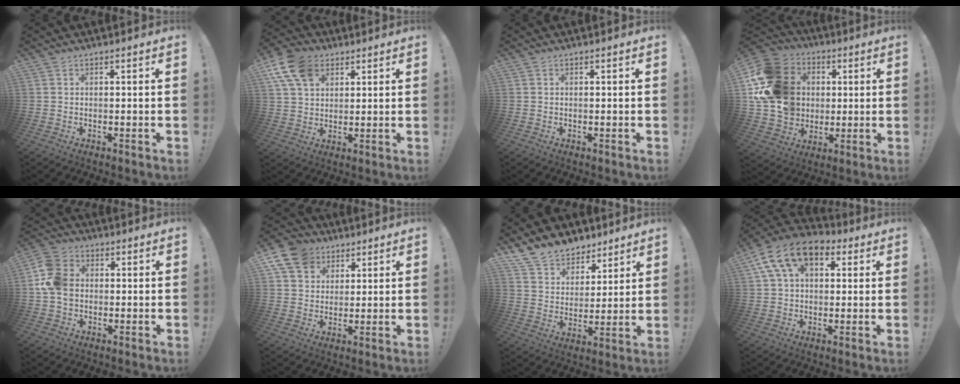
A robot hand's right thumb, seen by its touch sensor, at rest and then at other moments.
{"total": 12.9, "force": [5.9, 8.9, 7.2], "torque": [-0.136, -0.017, 0.115]}
{"total": 0.0}
{"total": 20.3, "force": [3.0, 17.0, 10.6], "torque": [-0.194, -0.004, 0.080]}
{"total": 10.5, "force": [-0.3, 8.2, 6.4], "torque": [-0.125, 0.014, -0.002]}
{"total": 11.0, "force": [5.3, 8.8, 4.1], "torque": [-0.067, -0.027, 0.108]}
{"total": 11.3, "force": [8.9, 6.6, 1.9], "torque": [-0.043, -0.069, 0.175]}
{"total": 14.6, "force": [6.1, 9.2, 9.6], "torque": [-0.172, -0.017, 0.114]}